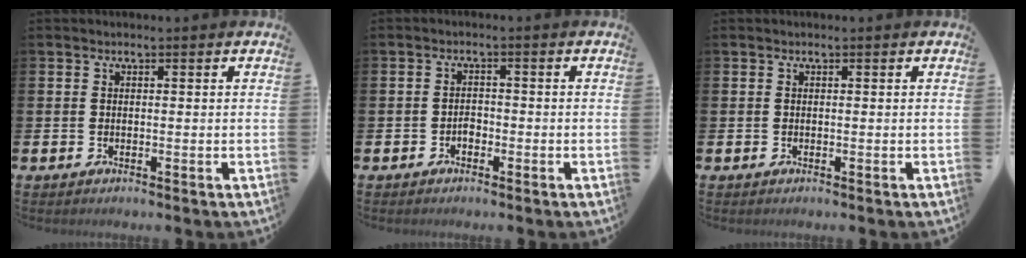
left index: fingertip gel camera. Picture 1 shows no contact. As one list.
[{"total": 1.4, "force": [-0.8, 1.0, 0.6], "torque": [-0.012, 0.002, -0.017]}, {"total": 0.0}]